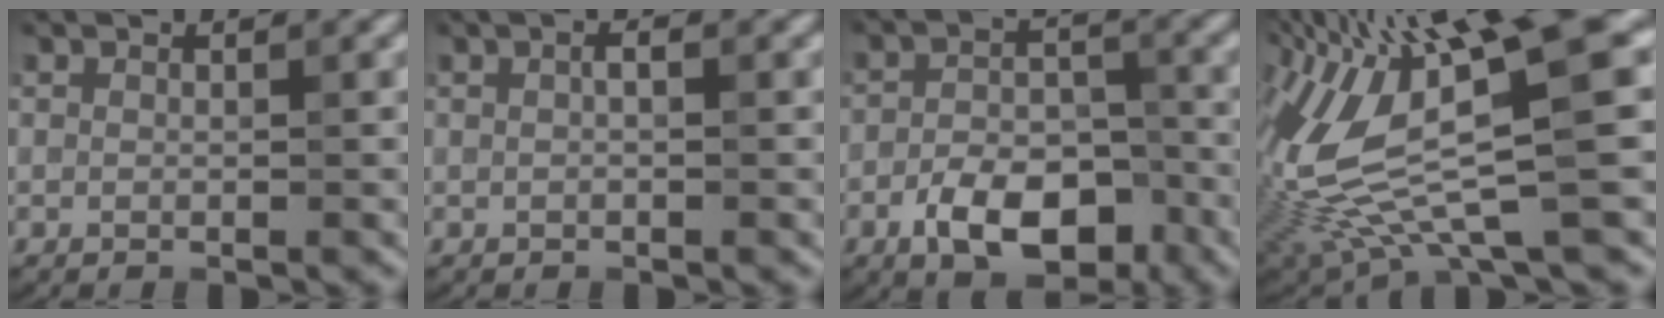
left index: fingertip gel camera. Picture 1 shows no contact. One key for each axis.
{"total": 1.0, "fx": 0.2, "fy": 0.2, "fz": 0.9, "tx": -0.015, "ty": -0.003, "tz": 0.003}
{"total": 6.9, "fx": -3.6, "fy": 3.6, "fz": 4.7, "tx": -0.071, "ty": 0.002, "tz": -0.065}
{"total": 14.4, "fx": 2.1, "fy": 3.6, "fz": 13.8, "tx": -0.273, "ty": -0.003, "tz": 0.052}